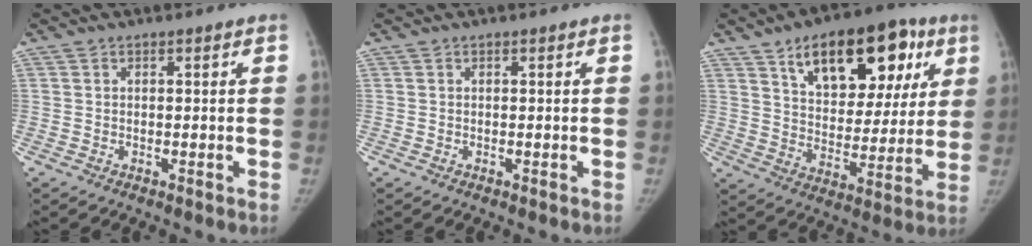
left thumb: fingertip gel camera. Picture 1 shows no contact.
{"total": 0.0}
{"total": 21.8, "force": [10.6, 11.8, 15.0], "torque": [-0.168, -0.016, 0.162]}